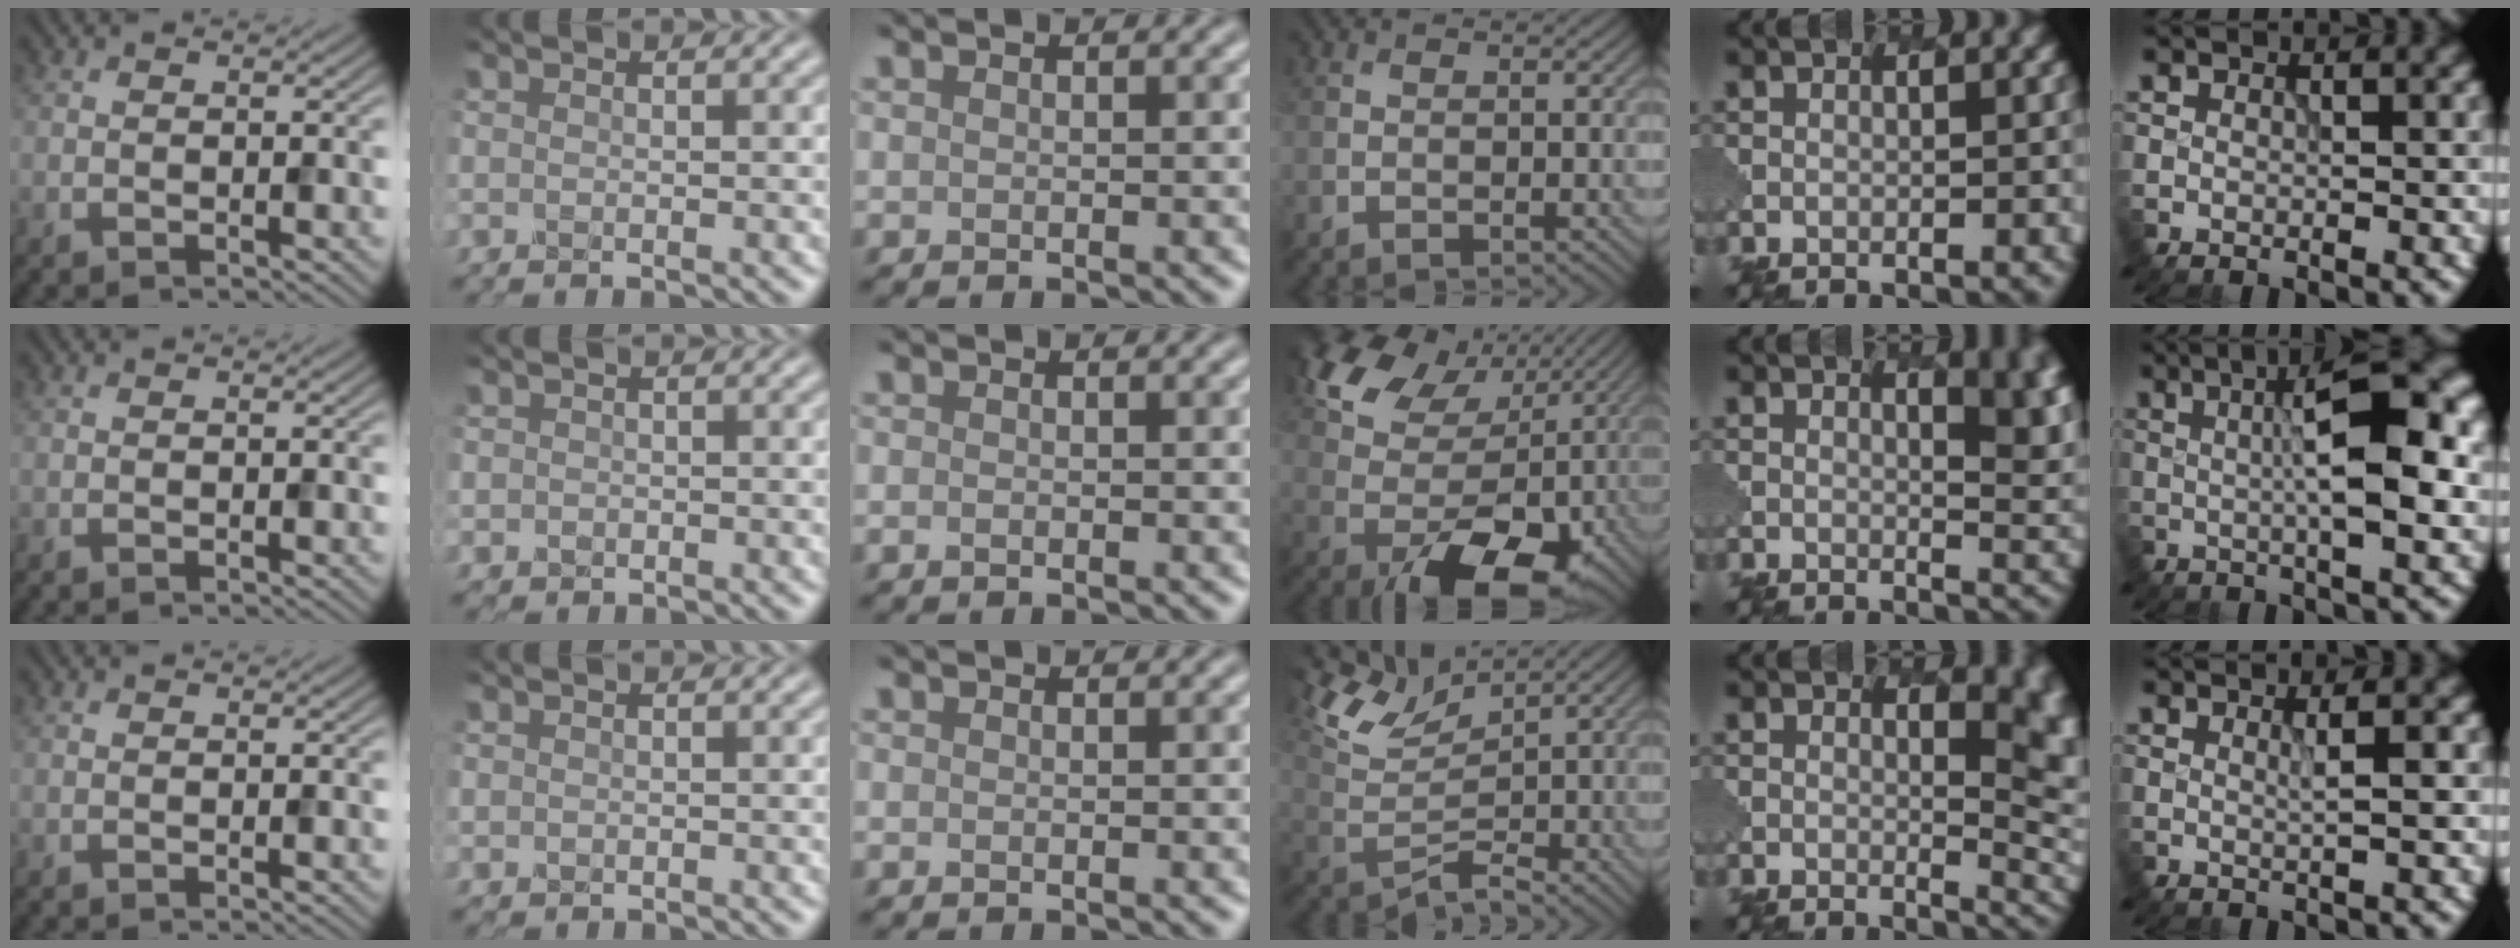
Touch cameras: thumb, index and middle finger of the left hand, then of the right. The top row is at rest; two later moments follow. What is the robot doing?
{"motion": "dispense", "object": "glue stick"}